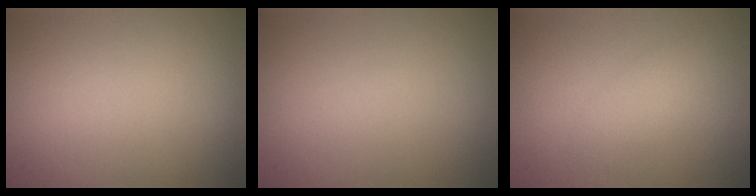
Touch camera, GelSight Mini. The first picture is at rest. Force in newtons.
{"total": 0.0}
{"total": 1.8, "press": 1.8, "slide": 0.2}